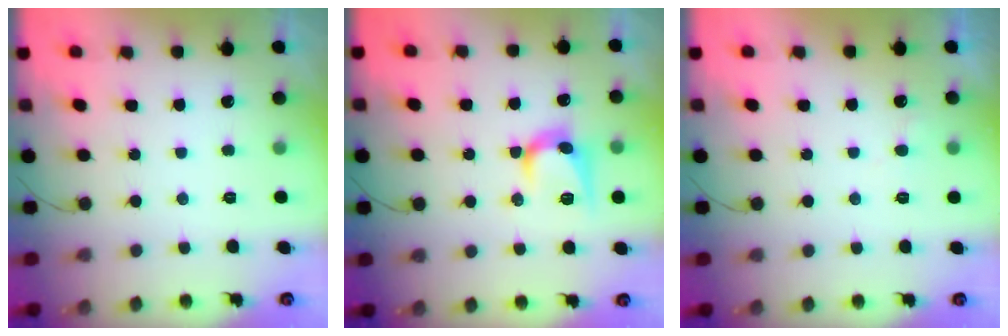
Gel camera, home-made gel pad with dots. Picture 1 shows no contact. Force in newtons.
{"total": 9.8, "press": 9.8, "slide": 0.7}
{"total": 4.5, "press": 4.5, "slide": 0.4}